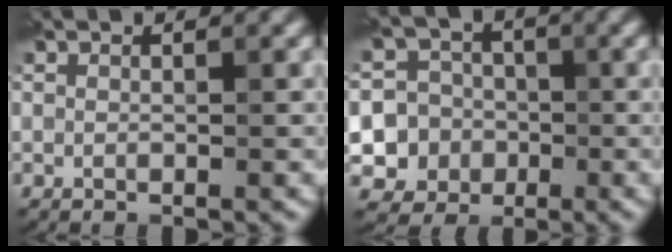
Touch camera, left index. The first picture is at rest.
{"total": 8.5, "force": [-2.3, 8.0, 1.4], "torque": [-0.017, -0.001, -0.057]}